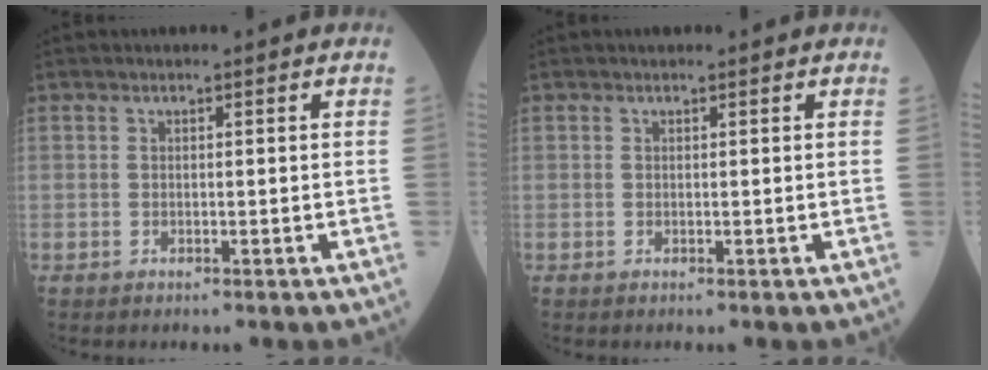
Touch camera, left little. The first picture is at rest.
{"total": 0.6, "force": [0.4, 0.3, 0.2], "torque": [-0.011, 0.006, 0.006]}